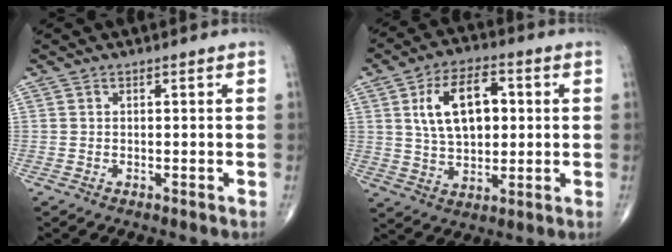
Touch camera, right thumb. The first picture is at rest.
{"total": 13.2, "force": [2.8, 7.7, 10.4], "torque": [-0.157, 0.003, 0.048]}